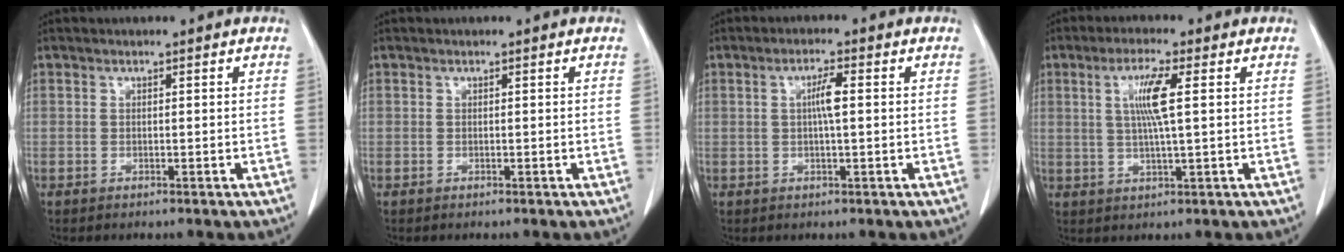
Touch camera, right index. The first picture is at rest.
{"total": 0.0}
{"total": 2.4, "force": [0.3, 0.2, 2.4], "torque": [-0.044, 0.002, 0.004]}
{"total": 6.2, "force": [1.4, 0.1, 6.0], "torque": [-0.116, 0.001, 0.028]}